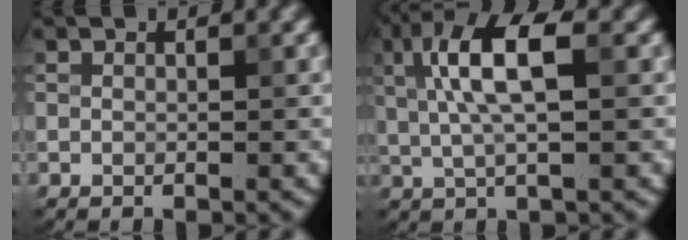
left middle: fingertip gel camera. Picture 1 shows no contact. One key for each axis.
{"total": 6.4, "fx": 1.5, "fy": 1.9, "fz": 5.9, "tx": -0.117, "ty": 0.010, "tz": 0.026}